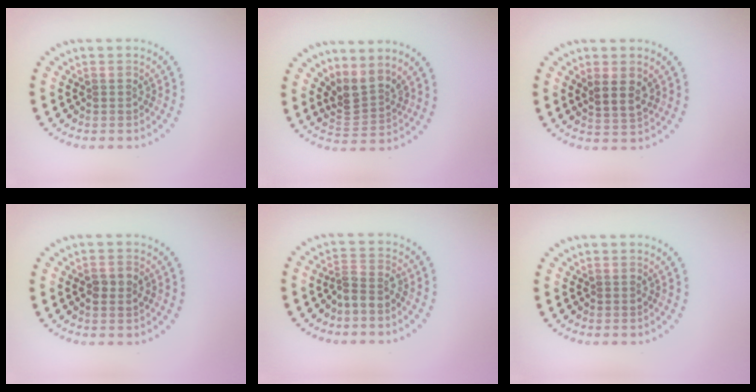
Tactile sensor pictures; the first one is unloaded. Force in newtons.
{"total": 3.2, "press": 2.2, "slide": 2.3}
{"total": 2.4, "press": 2.2, "slide": 1.0}
{"total": 1.8, "press": 1.8, "slide": 0.1}
{"total": 2.0, "press": 1.4, "slide": 1.4}
{"total": 0.0}